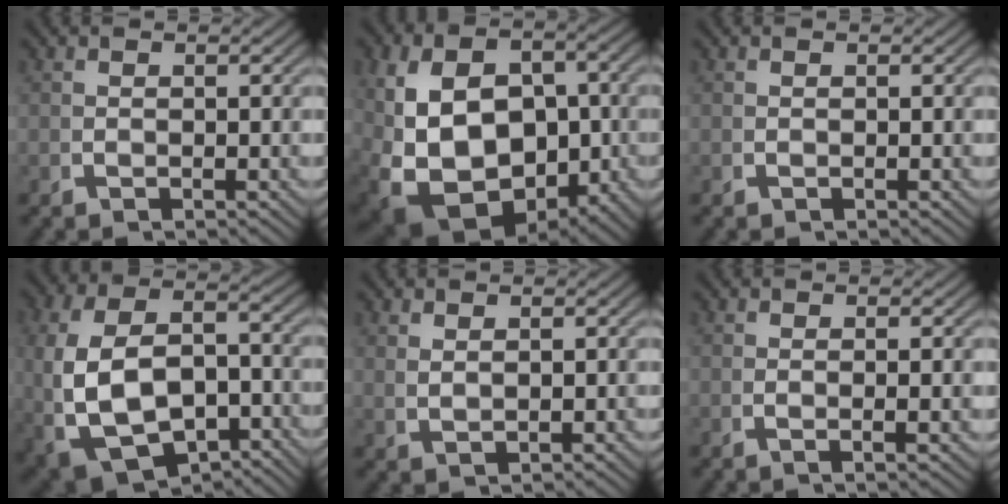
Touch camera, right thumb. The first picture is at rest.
{"total": 15.9, "force": [-2.7, 11.1, 11.0], "torque": [-0.239, -0.077, -0.009]}
{"total": 0.0}
{"total": 11.9, "force": [-3.2, 8.1, 8.1], "torque": [-0.172, -0.058, -0.016]}
{"total": 1.3, "force": [1.1, -0.1, 0.7], "torque": [-0.012, 0.003, 0.033]}
{"total": 1.3, "force": [0.0, 0.1, 1.3], "torque": [-0.028, 0.000, 0.001]}